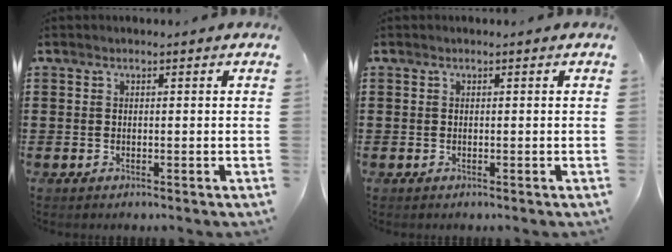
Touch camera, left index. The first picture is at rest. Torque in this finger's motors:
{"motor_torque": [0.00, 0.00, 0.00, 0.00]}